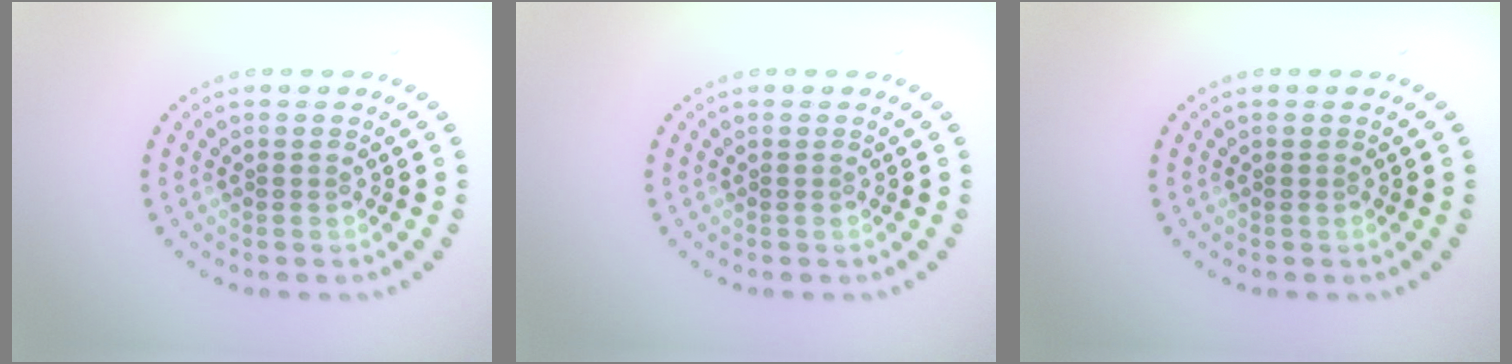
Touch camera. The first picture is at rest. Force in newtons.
{"total": 0.0}
{"total": 0.0}